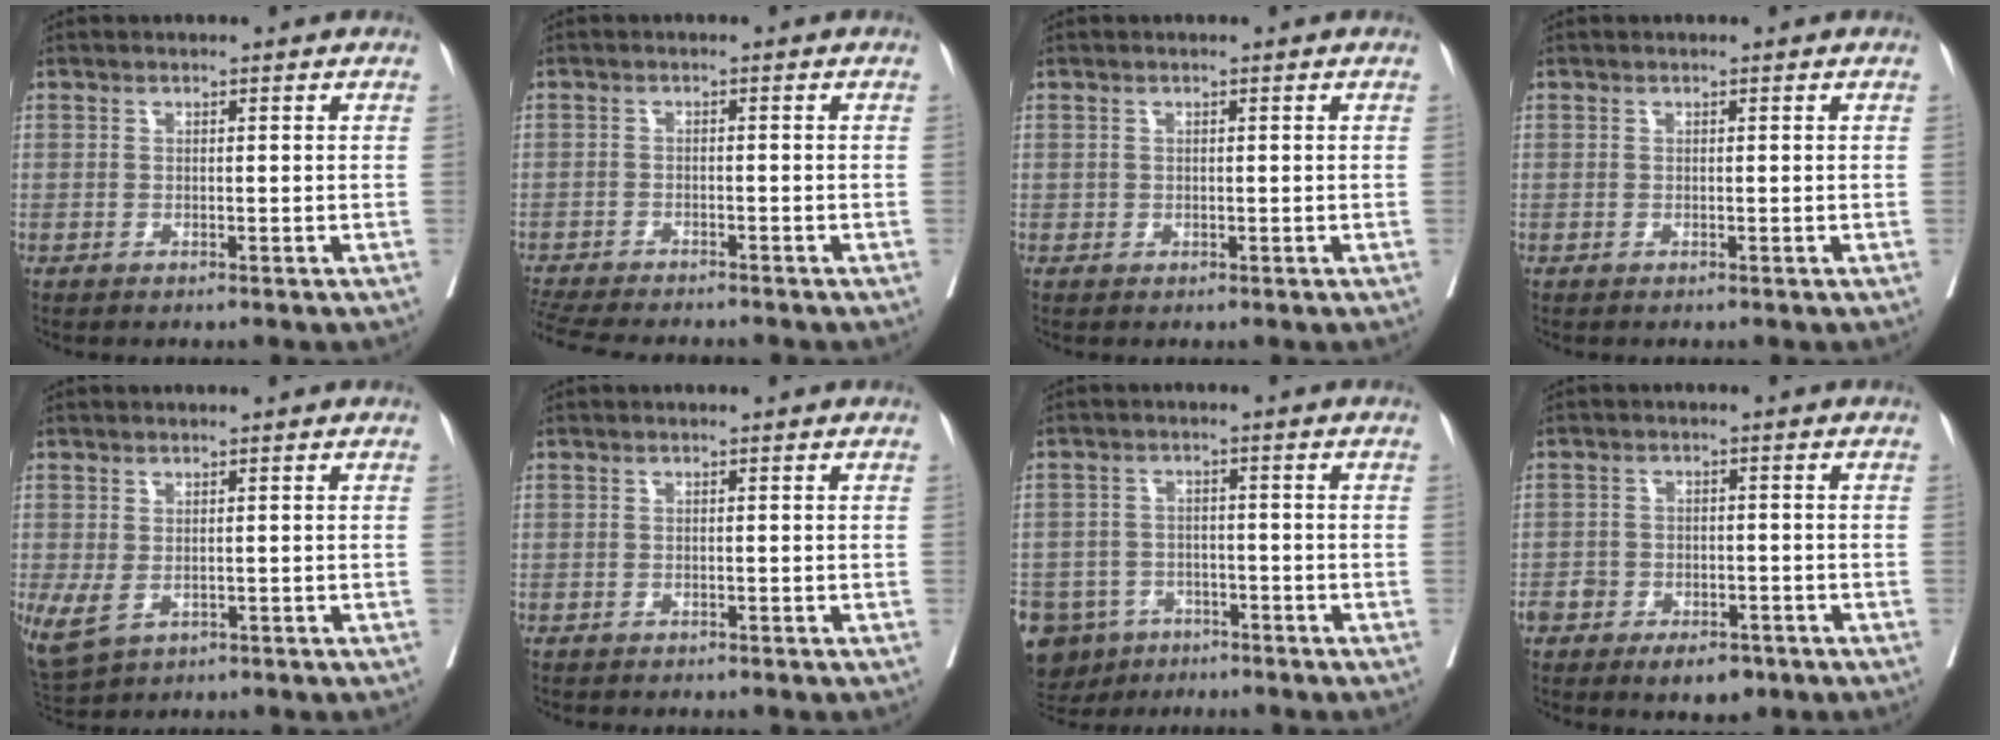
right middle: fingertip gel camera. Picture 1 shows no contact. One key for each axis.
{"total": 11.8, "fx": -10.5, "fy": 1.9, "fz": 4.9, "tx": -0.088, "ty": -0.015, "tz": -0.154}
{"total": 0.0}
{"total": 0.0}
{"total": 4.7, "fx": -1.0, "fy": 2.9, "fz": 3.6, "tx": -0.076, "ty": -0.013, "tz": -0.005}
{"total": 0.6, "fx": -0.6, "fy": 0.2, "fz": 0.1, "tx": -0.007, "ty": 0.000, "tz": -0.013}
{"total": 13.1, "fx": -8.1, "fy": 9.6, "fz": 3.8, "tx": -0.109, "ty": 0.001, "tz": -0.116}
{"total": 7.3, "fx": -4.8, "fy": 4.1, "fz": 3.7, "tx": -0.046, "ty": 0.006, "tz": -0.068}